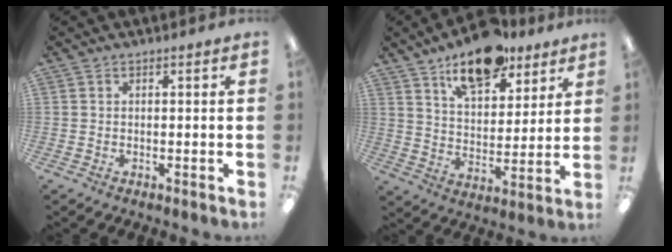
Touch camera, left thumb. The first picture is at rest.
{"total": 15.3, "force": [11.6, 6.8, 7.4], "torque": [-0.106, -0.064, 0.202]}